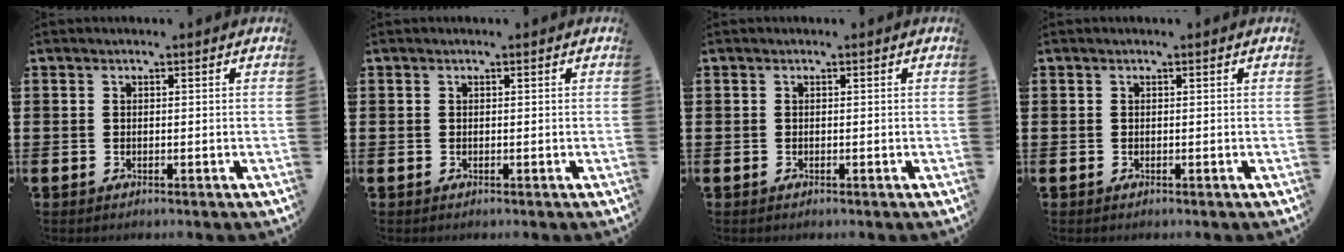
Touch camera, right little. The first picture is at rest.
{"total": 0.0}
{"total": 0.0}
{"total": 0.0}